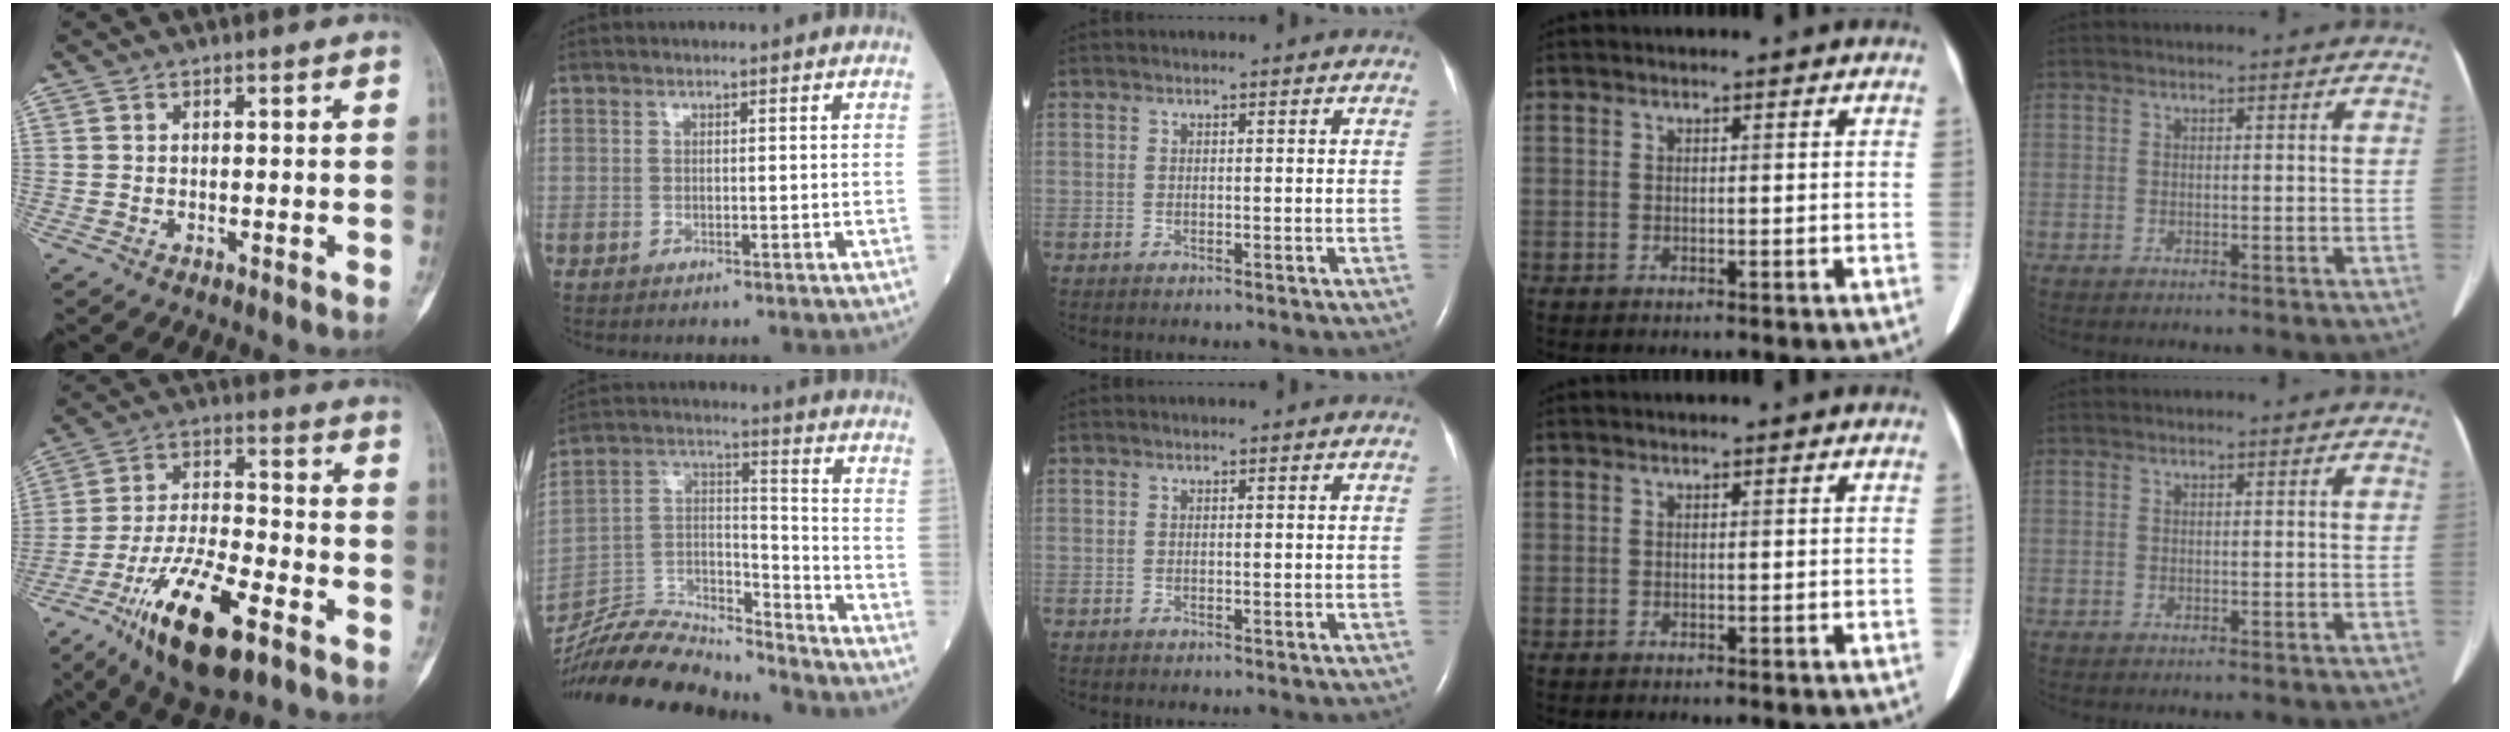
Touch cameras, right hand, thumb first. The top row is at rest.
{"thumb": {"total": 17.5, "force": [-9.7, 5.8, 13.4], "torque": [-0.242, 0.048, -0.168]}, "index": {"total": 17.5, "force": [-16.9, 2.2, 4.2], "torque": [-0.076, 0.031, -0.293]}}